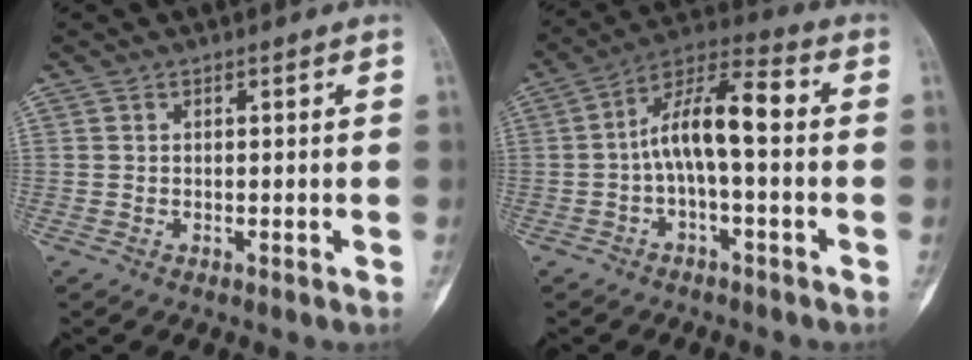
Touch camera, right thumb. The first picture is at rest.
{"total": 11.2, "force": [-0.6, 4.1, 10.5], "torque": [-0.188, 0.053, -0.019]}